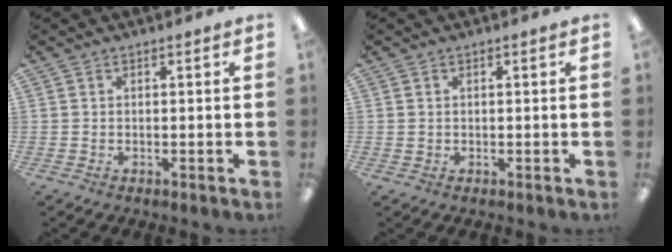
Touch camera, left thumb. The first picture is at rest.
{"total": 0.6, "force": [0.2, 0.5, 0.1], "torque": [-0.004, 0.005, 0.003]}